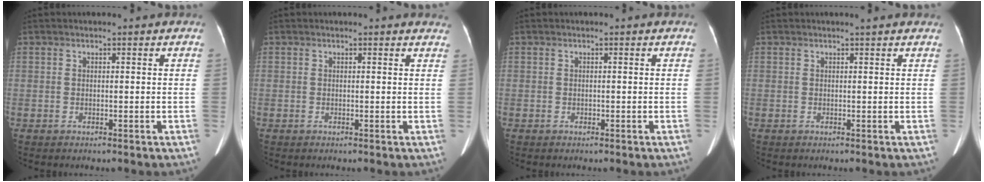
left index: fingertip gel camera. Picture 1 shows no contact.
{"total": 2.7, "force": [2.6, 0.7, 0.4], "torque": [-0.002, -0.008, 0.006]}
{"total": 0.0}
{"total": 2.2, "force": [1.9, 0.0, 1.1], "torque": [-0.015, 0.009, 0.018]}